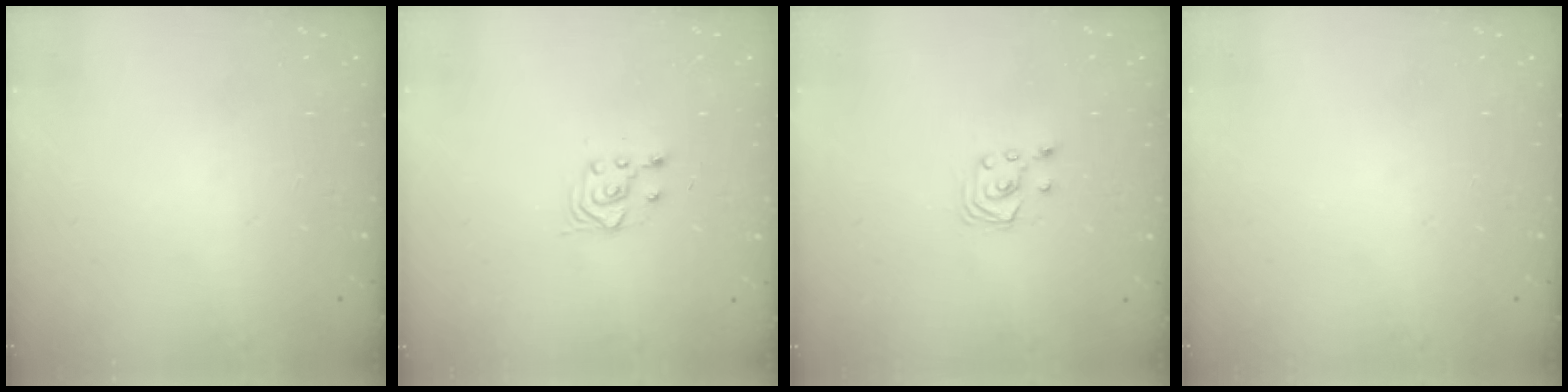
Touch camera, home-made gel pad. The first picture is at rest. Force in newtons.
{"total": 3.0, "press": 2.6, "slide": 1.3}
{"total": 2.9, "press": 2.8, "slide": 0.3}
{"total": 0.0}